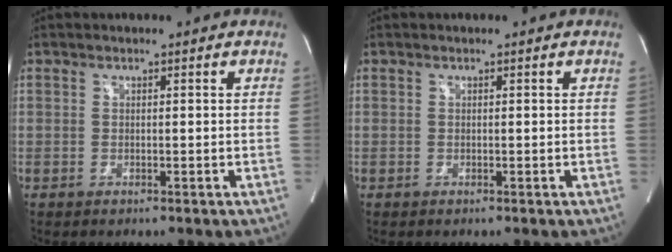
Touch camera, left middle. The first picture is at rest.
{"total": 0.0}